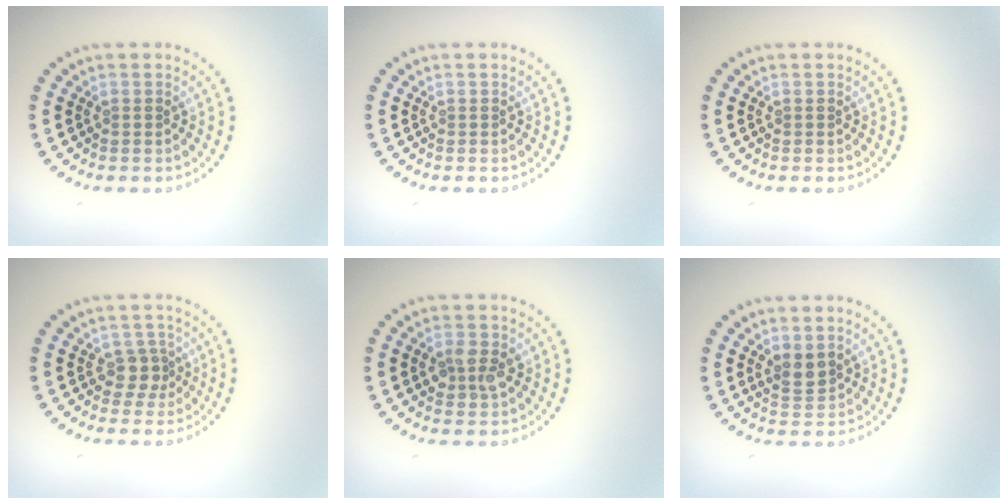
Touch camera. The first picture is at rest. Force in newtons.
{"total": 0.0}
{"total": 0.0}
{"total": 2.1, "press": 1.7, "slide": 1.2}
{"total": 2.5, "press": 2.5, "slide": 0.1}
{"total": 2.0, "press": 1.8, "slide": 0.8}